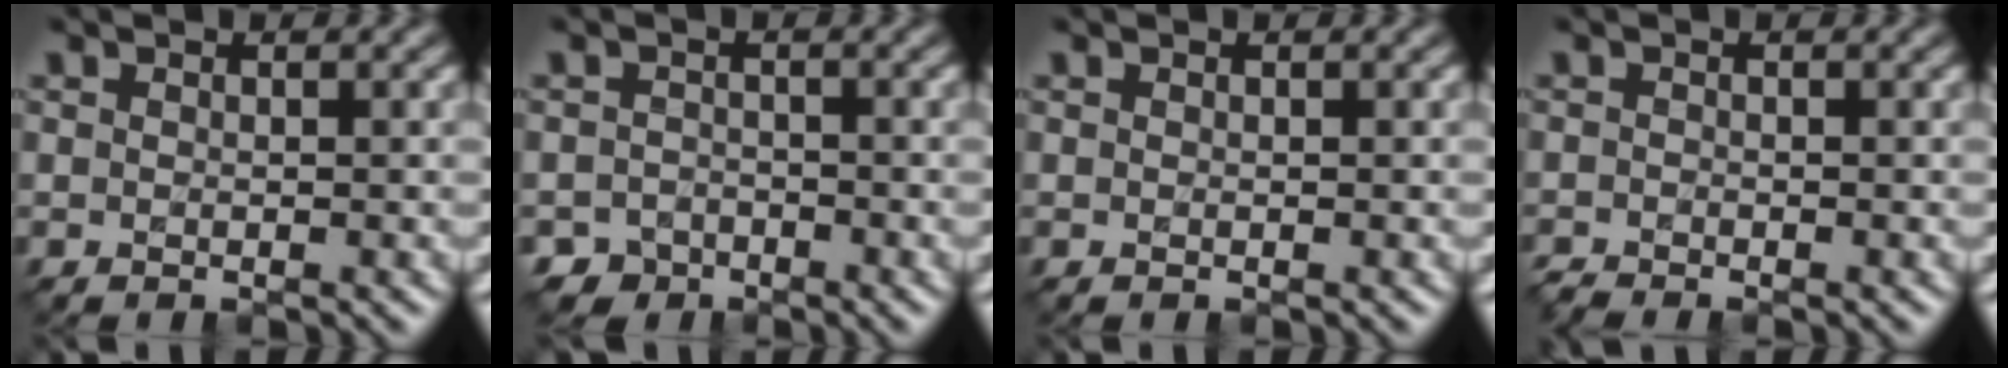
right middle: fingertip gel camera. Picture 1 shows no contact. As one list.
[{"total": 2.5, "force": [-2.1, 1.4, -0.2], "torque": [0.012, -0.004, -0.039]}, {"total": 0.0}, {"total": 0.9, "force": [-0.9, -0.1, 0.1], "torque": [-0.004, -0.005, -0.019]}]